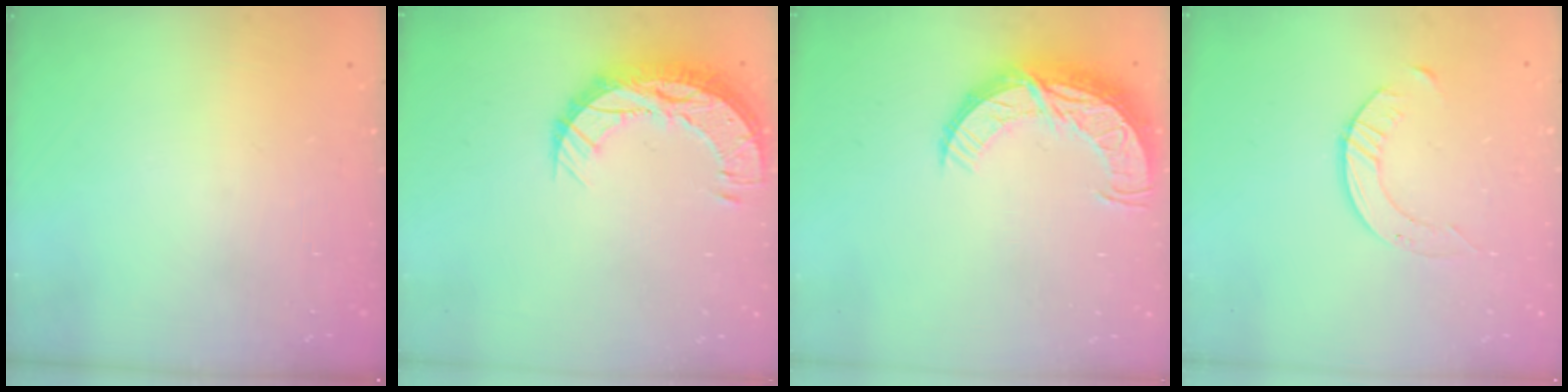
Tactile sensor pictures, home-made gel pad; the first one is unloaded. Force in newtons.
{"total": 11.7, "press": 11.7, "slide": 0.8}
{"total": 12.4, "press": 12.4, "slide": 1.0}
{"total": 3.5, "press": 3.4, "slide": 0.4}